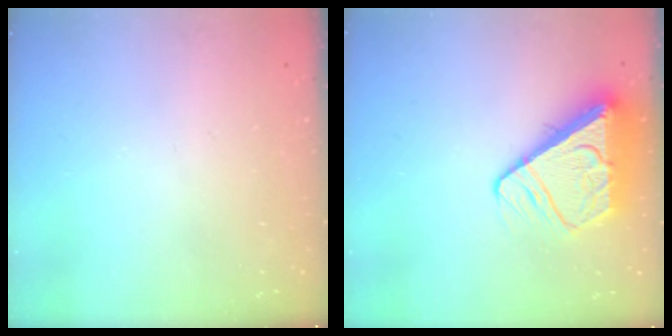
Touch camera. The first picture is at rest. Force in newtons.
{"total": 10.0, "press": 10.0, "slide": 1.2}